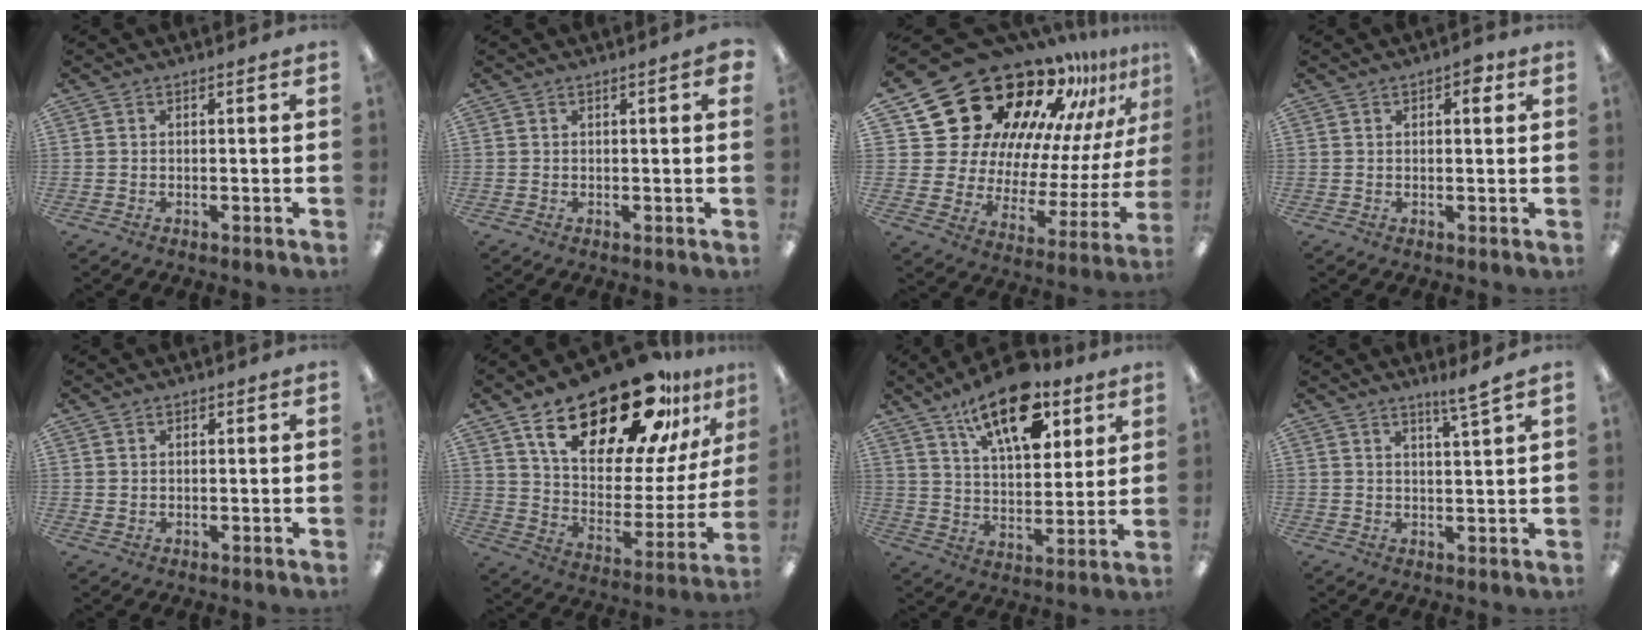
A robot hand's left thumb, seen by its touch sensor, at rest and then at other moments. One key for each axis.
{"total": 1.2, "fx": 0.5, "fy": 0.1, "fz": 1.0, "tx": -0.014, "ty": -0.003, "tz": 0.007}
{"total": 26.0, "fx": 19.3, "fy": 14.4, "fz": 10.0, "tx": -0.139, "ty": -0.155, "tz": 0.363}
{"total": 3.1, "fx": 1.4, "fy": 1.6, "fz": 2.2, "tx": -0.022, "ty": -0.003, "tz": 0.018}
{"total": 1.1, "fx": 0.7, "fy": 0.9, "fz": 0.1, "tx": 0.005, "ty": -0.001, "tz": 0.010}
{"total": 27.2, "fx": 18.9, "fy": 10.2, "fz": 16.6, "tx": -0.258, "ty": -0.119, "tz": 0.316}
{"total": 17.4, "fx": 11.1, "fy": 8.2, "fz": 10.7, "tx": -0.158, "ty": -0.054, "tz": 0.186}
{"total": 3.6, "fx": 3.0, "fy": -0.4, "fz": 1.9, "tx": -0.037, "ty": -0.014, "tz": 0.051}